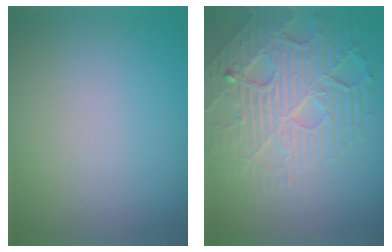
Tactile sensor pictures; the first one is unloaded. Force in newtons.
{"total": 8.2, "press": 5.7, "slide": 5.9}